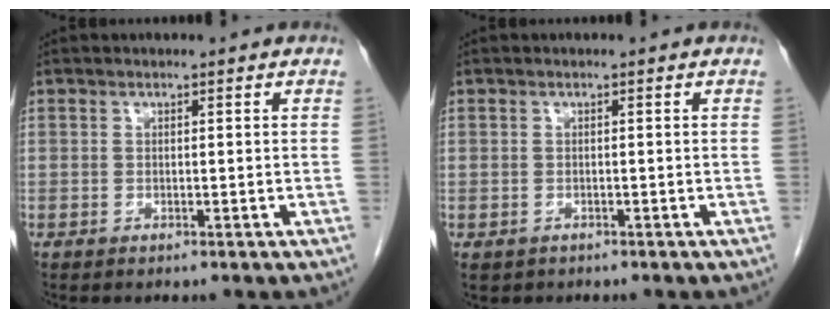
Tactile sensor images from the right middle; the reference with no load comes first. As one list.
[{"total": 1.7, "force": [-1.1, 1.2, 0.3], "torque": [-0.014, -0.001, -0.015]}]